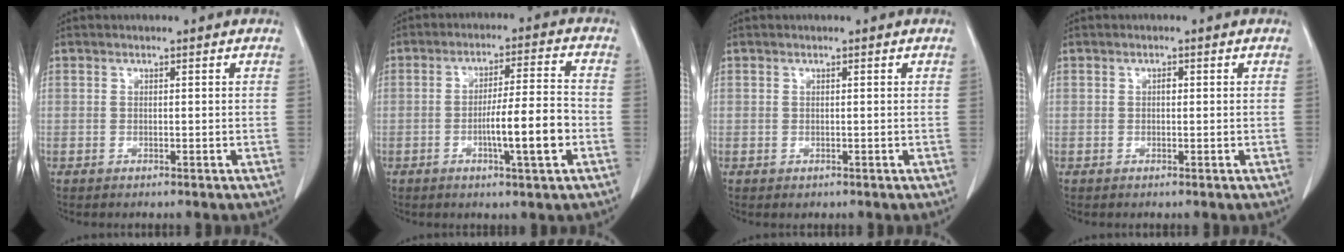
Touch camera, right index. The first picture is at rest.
{"total": 8.9, "force": [-2.7, 0.3, 8.5], "torque": [-0.137, 0.002, -0.045]}
{"total": 0.0}
{"total": 0.6, "force": [0.1, 0.3, 0.5], "torque": [-0.010, 0.002, 0.001]}